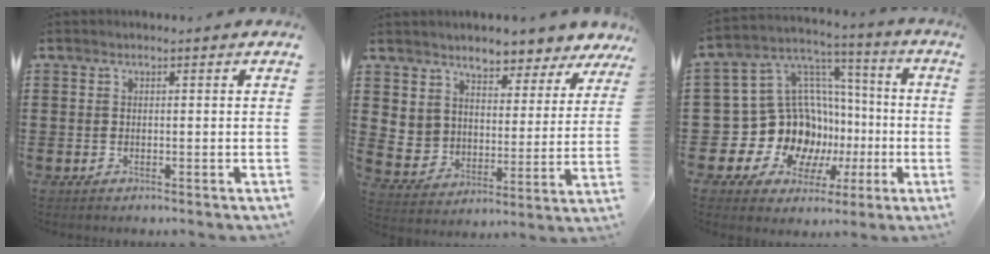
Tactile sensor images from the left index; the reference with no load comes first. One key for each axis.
{"total": 5.4, "fx": 4.8, "fy": 2.3, "fz": -0.5, "tx": -0.027, "ty": -0.043, "tz": 0.084}
{"total": 15.0, "fx": -2.7, "fy": 13.7, "fz": 5.6, "tx": -0.150, "ty": -0.026, "tz": -0.016}